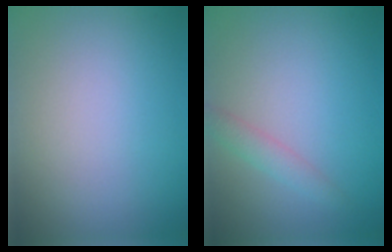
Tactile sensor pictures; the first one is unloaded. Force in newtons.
{"total": 1.5, "press": 1.5, "slide": 0.1}